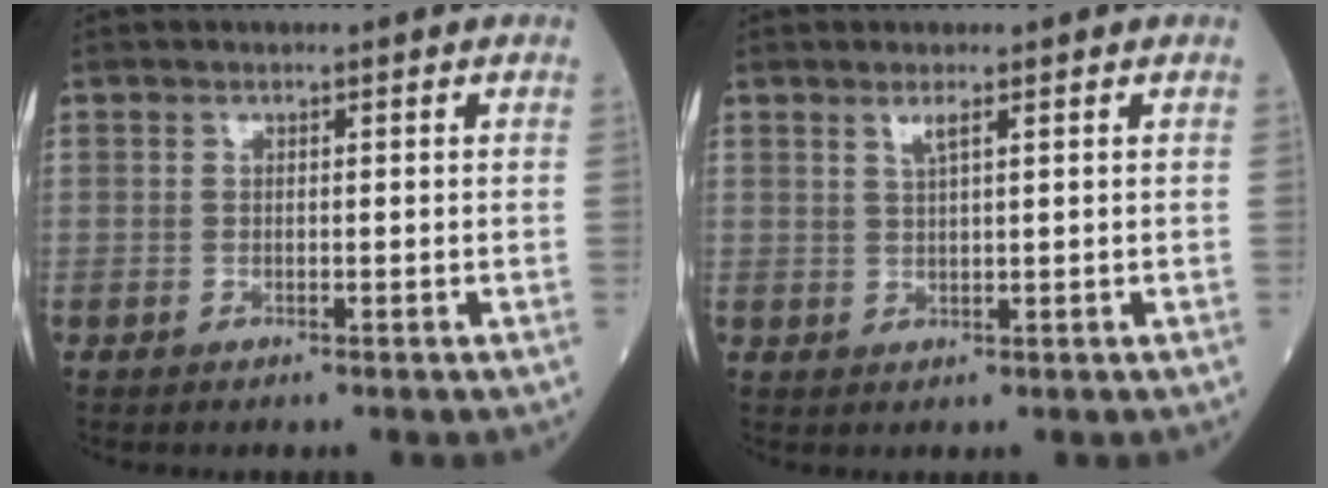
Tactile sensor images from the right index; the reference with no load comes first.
{"total": 1.8, "force": [1.1, -0.1, 1.4], "torque": [-0.033, -0.001, 0.022]}